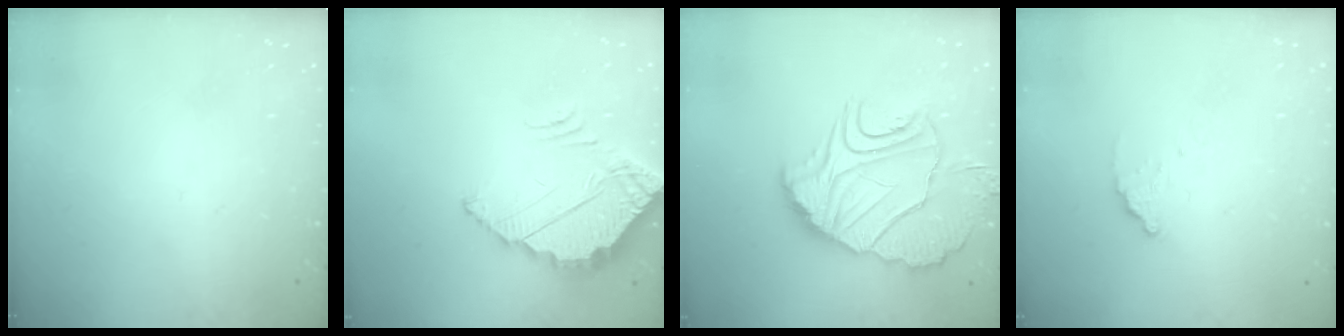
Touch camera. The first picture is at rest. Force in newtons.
{"total": 3.9, "press": 3.9, "slide": 0.2}
{"total": 13.9, "press": 13.9, "slide": 0.6}
{"total": 3.9, "press": 3.9, "slide": 0.1}